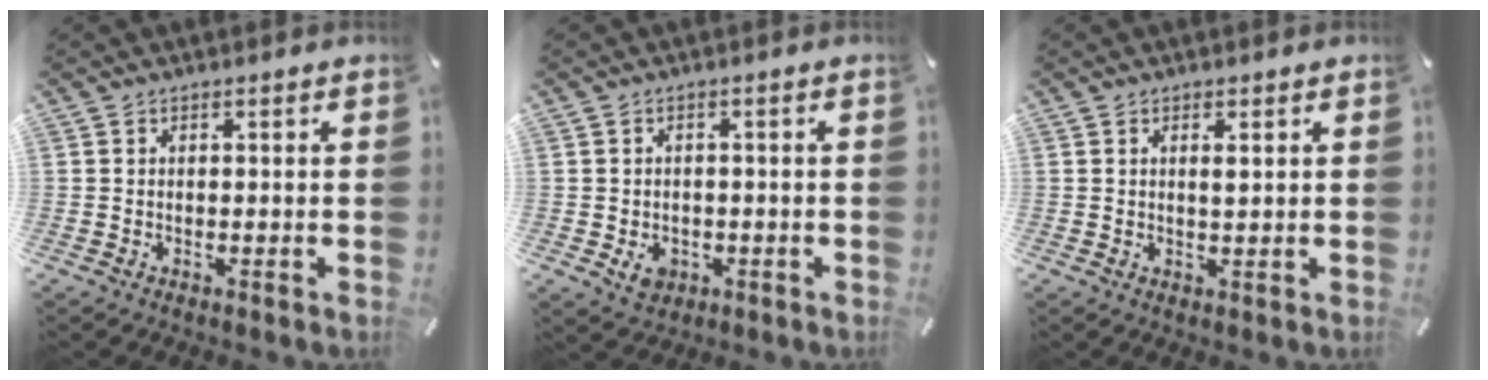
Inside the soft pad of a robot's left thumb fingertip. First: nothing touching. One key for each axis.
{"total": 4.3, "fx": -1.3, "fy": 3.4, "fz": 2.2, "tx": -0.025, "ty": -0.001, "tz": -0.025}
{"total": 1.7, "fx": 0.5, "fy": 0.5, "fz": 1.5, "tx": -0.023, "ty": -0.003, "tz": 0.006}